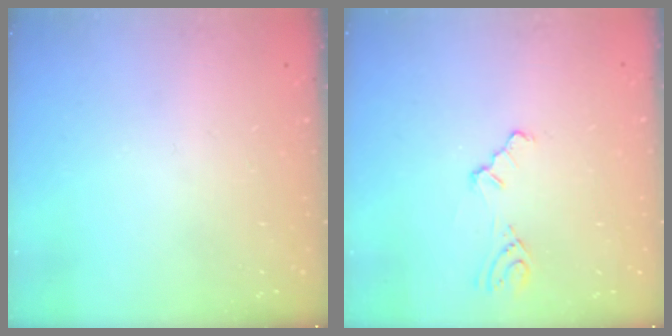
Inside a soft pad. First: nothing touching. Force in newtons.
{"total": 3.0, "press": 2.9, "slide": 0.6}